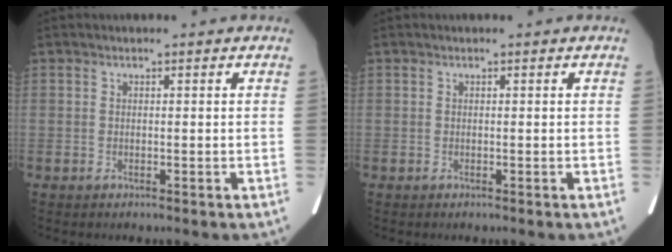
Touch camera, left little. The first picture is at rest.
{"total": 0.0}